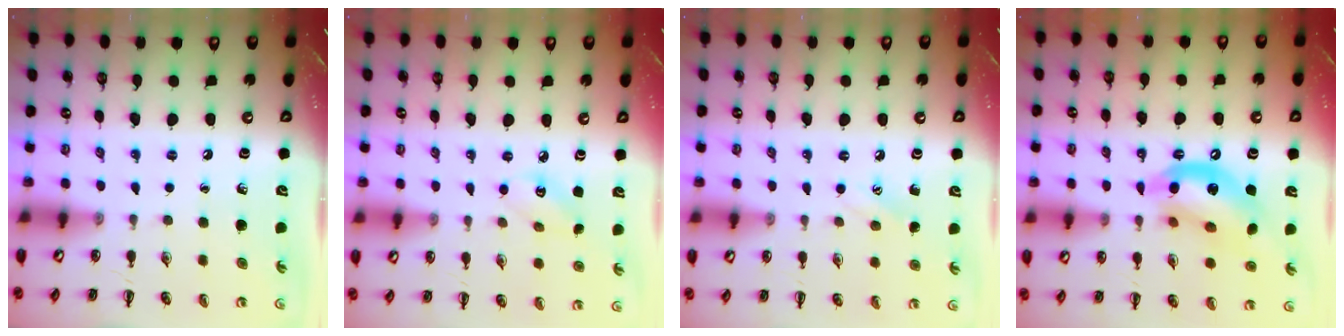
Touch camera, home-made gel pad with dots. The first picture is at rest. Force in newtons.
{"total": 3.4, "press": 3.3, "slide": 0.9}
{"total": 6.7, "press": 6.4, "slide": 1.8}
{"total": 14.2, "press": 13.8, "slide": 3.3}